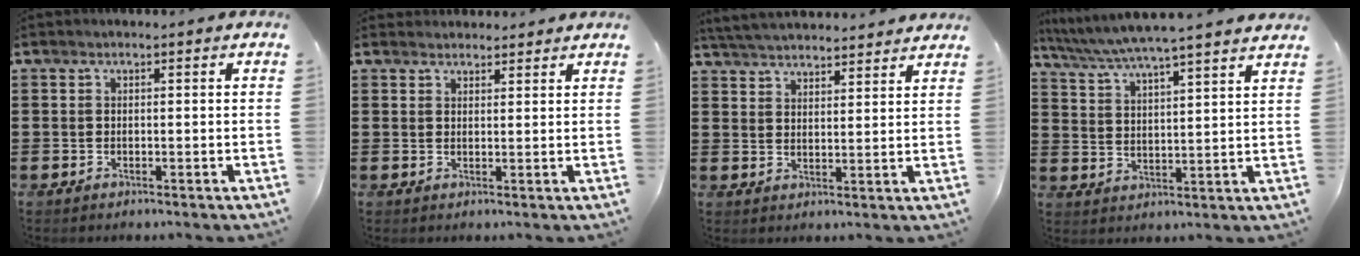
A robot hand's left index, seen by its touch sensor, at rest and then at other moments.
{"total": 2.0, "force": [2.0, 0.5, -0.2], "torque": [-0.002, 0.001, 0.038]}
{"total": 4.2, "force": [4.2, 0.0, 0.4], "torque": [-0.022, -0.018, 0.076]}
{"total": 5.3, "force": [4.9, -0.7, 1.7], "torque": [-0.055, -0.034, 0.082]}